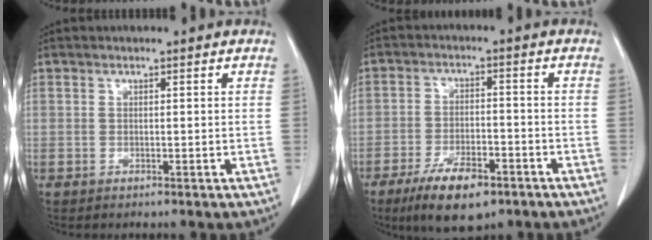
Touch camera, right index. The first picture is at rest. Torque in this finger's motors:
{"motor_torque": [1.15, -0.97, 0.16, 0.06]}